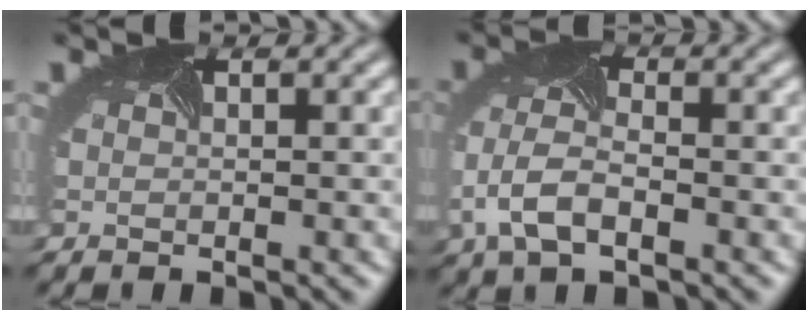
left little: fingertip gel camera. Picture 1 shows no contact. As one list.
[{"total": 4.6, "force": [-1.9, 2.4, 3.5], "torque": [-0.085, -0.005, -0.039]}]